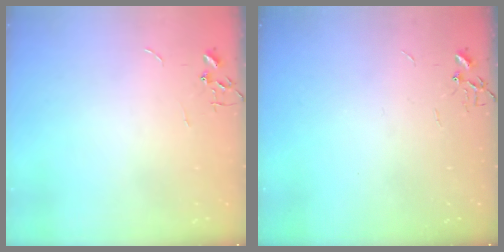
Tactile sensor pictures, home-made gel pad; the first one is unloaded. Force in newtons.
{"total": 0.0}